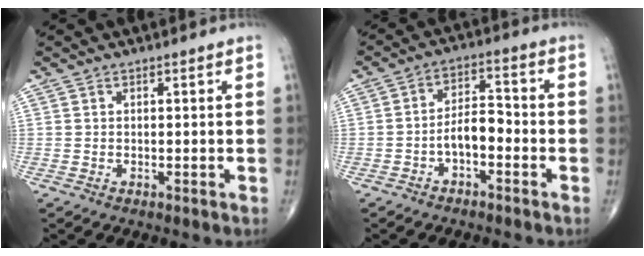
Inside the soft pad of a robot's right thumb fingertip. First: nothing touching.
{"total": 5.9, "force": [-2.3, 3.0, 4.6], "torque": [-0.069, 0.035, -0.045]}